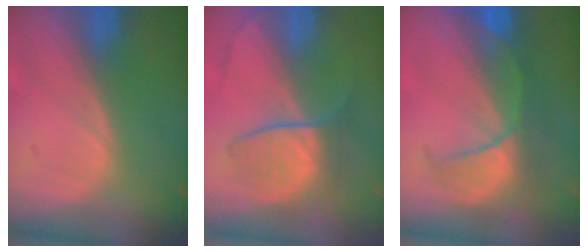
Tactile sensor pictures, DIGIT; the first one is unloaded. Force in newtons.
{"total": 6.4, "press": 6.4, "slide": 0.6}
{"total": 8.0, "press": 7.5, "slide": 2.7}